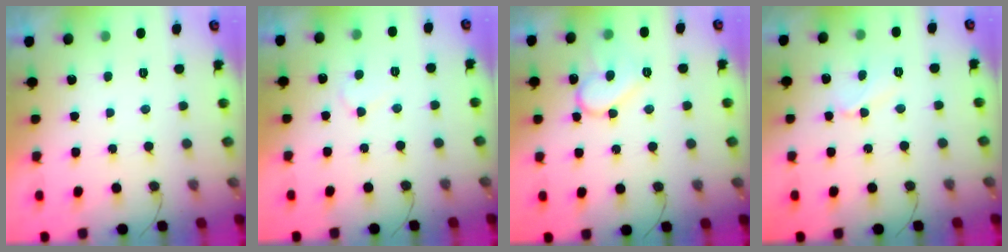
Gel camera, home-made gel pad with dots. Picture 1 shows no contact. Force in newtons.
{"total": 4.9, "press": 4.9, "slide": 0.5}
{"total": 12.4, "press": 12.3, "slide": 1.3}
{"total": 5.9, "press": 5.9, "slide": 0.5}